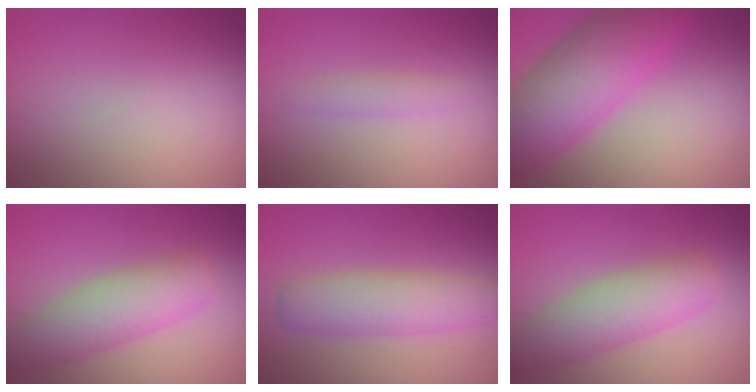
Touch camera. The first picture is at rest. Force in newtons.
{"total": 1.4, "press": 1.4, "slide": 0.1}
{"total": 9.2, "press": 9.2, "slide": 0.3}
{"total": 5.6, "press": 5.6, "slide": 0.4}
{"total": 4.7, "press": 4.7, "slide": 0.3}
{"total": 5.6, "press": 5.6, "slide": 0.4}